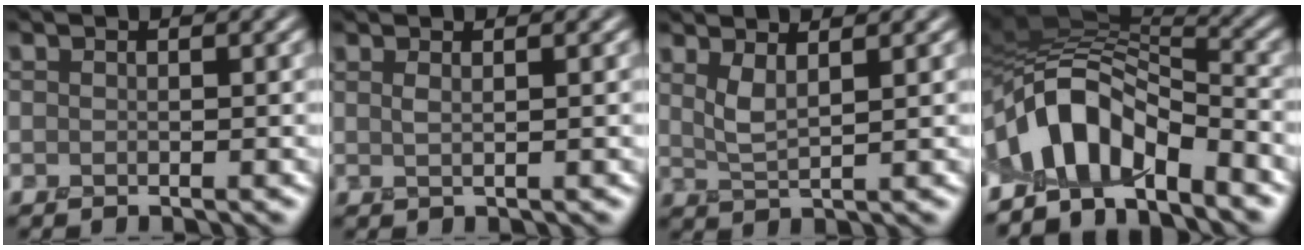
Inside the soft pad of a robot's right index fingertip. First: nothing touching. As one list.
[{"total": 0.8, "force": [0.6, -0.4, 0.3], "torque": [-0.015, 0.000, 0.018]}, {"total": 2.0, "force": [1.6, -0.1, 1.2], "torque": [-0.032, -0.005, 0.037]}, {"total": 8.8, "force": [-4.2, 3.9, 6.8], "torque": [-0.116, 0.014, -0.084]}]